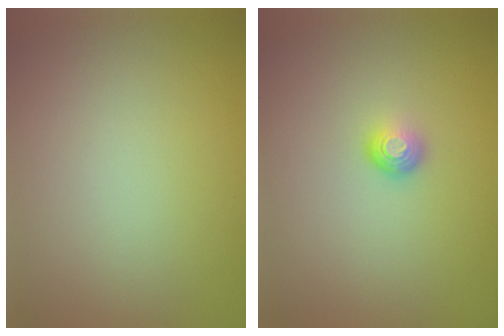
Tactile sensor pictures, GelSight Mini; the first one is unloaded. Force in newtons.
{"total": 1.6, "press": 1.0, "slide": 1.2}